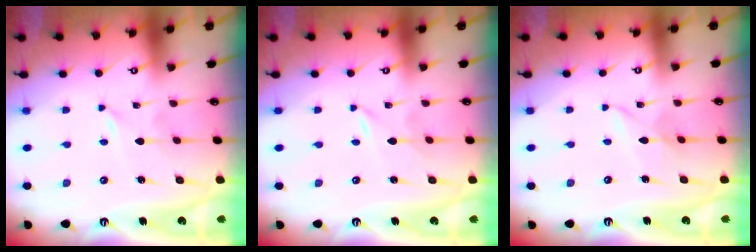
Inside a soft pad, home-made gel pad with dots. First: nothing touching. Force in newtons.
{"total": 0.0}
{"total": 2.9, "press": 2.9, "slide": 0.3}